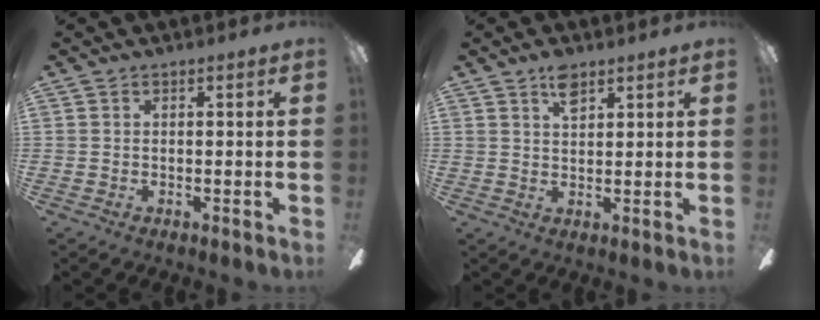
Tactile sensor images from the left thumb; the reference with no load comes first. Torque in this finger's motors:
{"motor_torque": [0.15, -0.05, 0.34, -0.34, 0.03]}